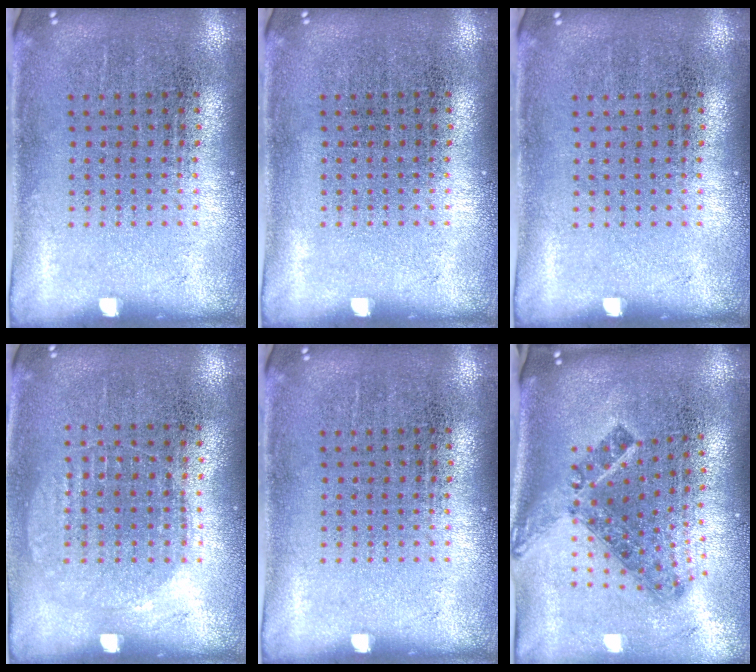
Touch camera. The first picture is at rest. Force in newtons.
{"total": 0.0}
{"total": 0.0}
{"total": 0.7, "press": 0.6, "slide": 0.2}
{"total": 0.0}
{"total": 1.5, "press": 1.1, "slide": 1.1}